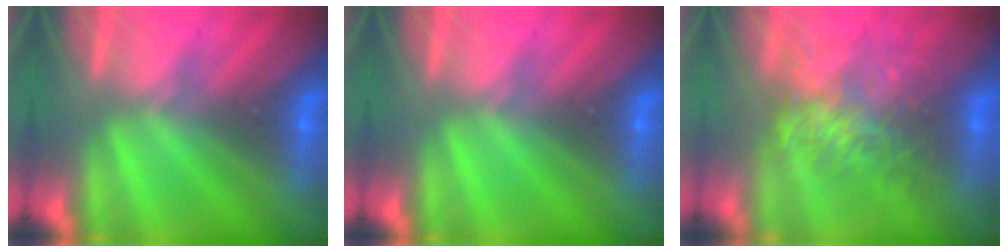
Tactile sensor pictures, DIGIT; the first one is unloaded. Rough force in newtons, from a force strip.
{"total": 0.0}
{"total": 11.2}